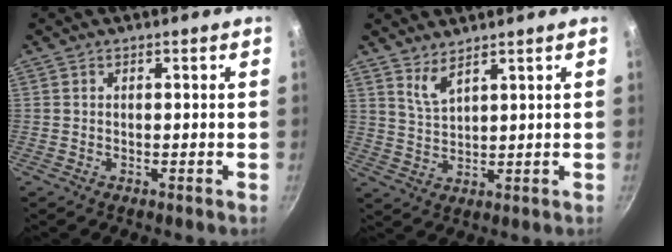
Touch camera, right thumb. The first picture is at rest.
{"total": 3.9, "force": [3.1, 0.9, 2.3], "torque": [-0.044, -0.030, 0.065]}